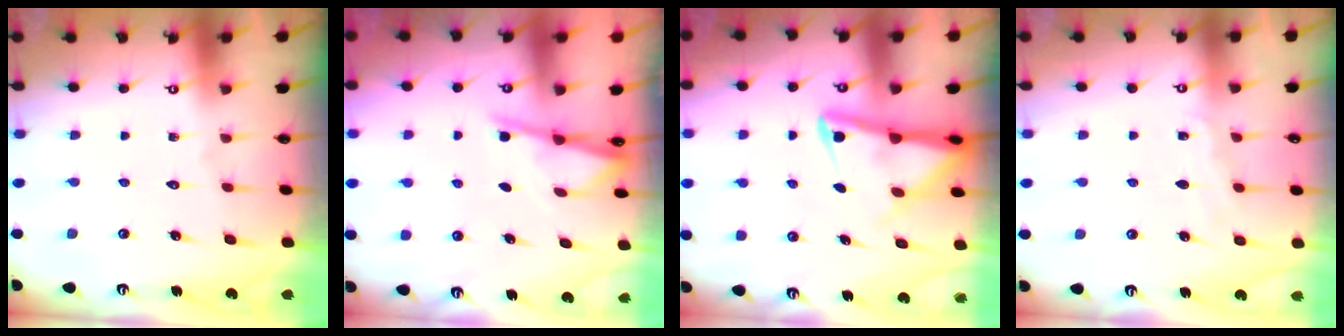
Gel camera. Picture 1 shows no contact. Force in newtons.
{"total": 3.0, "press": 3.0, "slide": 0.3}
{"total": 7.4, "press": 7.3, "slide": 0.8}
{"total": 4.8, "press": 4.8, "slide": 0.6}